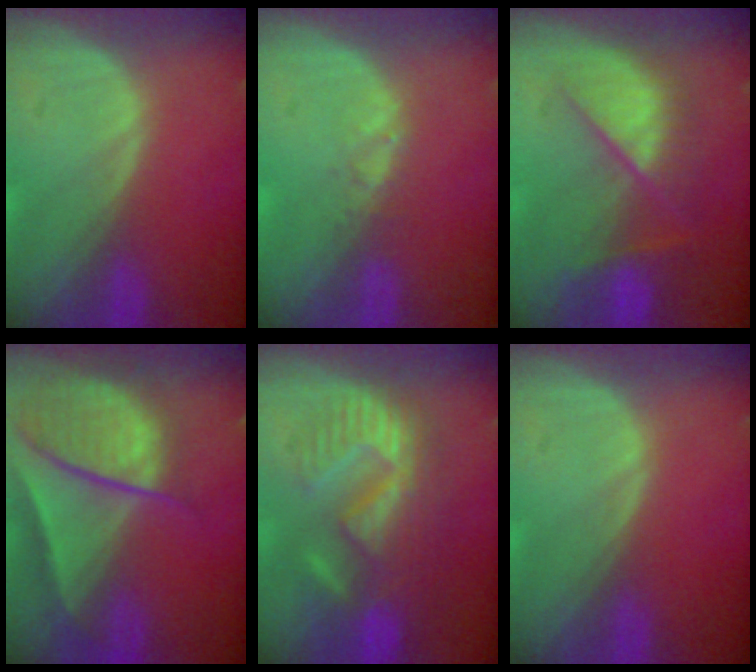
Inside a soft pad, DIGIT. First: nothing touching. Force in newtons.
{"total": 1.3, "press": 1.0, "slide": 0.8}
{"total": 8.0, "press": 7.6, "slide": 2.4}
{"total": 9.4, "press": 7.9, "slide": 5.1}
{"total": 10.4, "press": 9.6, "slide": 3.8}
{"total": 0.0}